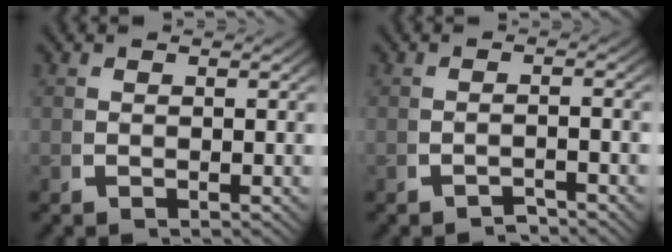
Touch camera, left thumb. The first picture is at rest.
{"total": 1.7, "force": [-1.6, 0.0, 0.5], "torque": [-0.008, 0.003, -0.028]}